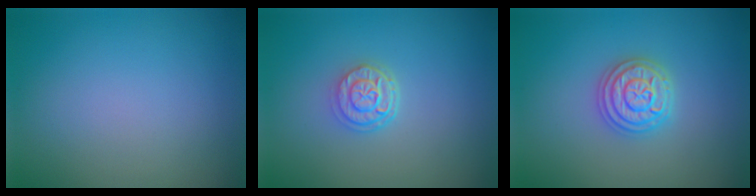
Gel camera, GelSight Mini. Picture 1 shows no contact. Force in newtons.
{"total": 2.7, "press": 2.2, "slide": 1.6}
{"total": 3.7, "press": 3.6, "slide": 0.5}